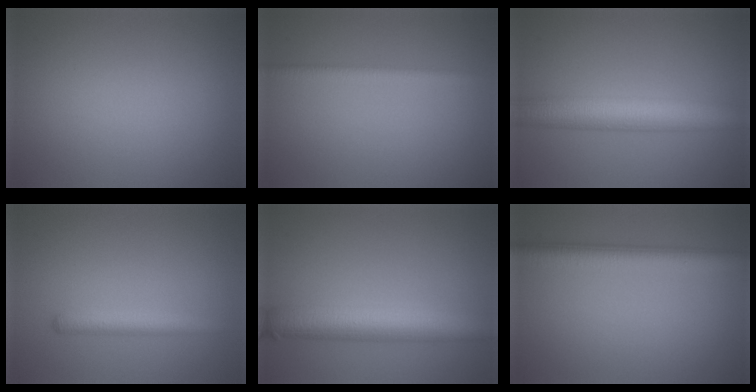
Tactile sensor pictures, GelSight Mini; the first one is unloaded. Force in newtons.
{"total": 1.9, "press": 1.9, "slide": 0.0}
{"total": 6.9, "press": 6.8, "slide": 0.3}
{"total": 2.2, "press": 2.2, "slide": 0.1}
{"total": 7.1, "press": 7.1, "slide": 0.3}
{"total": 4.0, "press": 4.0, "slide": 0.2}